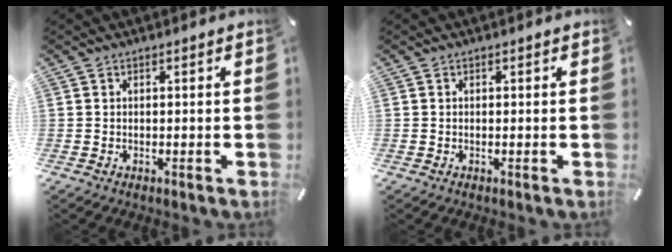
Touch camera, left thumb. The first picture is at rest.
{"total": 0.0}